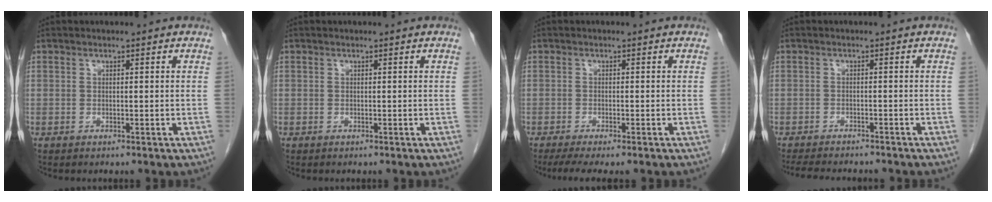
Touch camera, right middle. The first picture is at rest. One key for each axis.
{"total": 0.0}
{"total": 5.4, "fx": -4.2, "fy": 0.6, "fz": 3.4, "tx": -0.051, "ty": -0.013, "tz": -0.066}
{"total": 9.2, "fx": -8.2, "fy": 1.7, "fz": 3.7, "tx": -0.052, "ty": -0.009, "tz": -0.111}